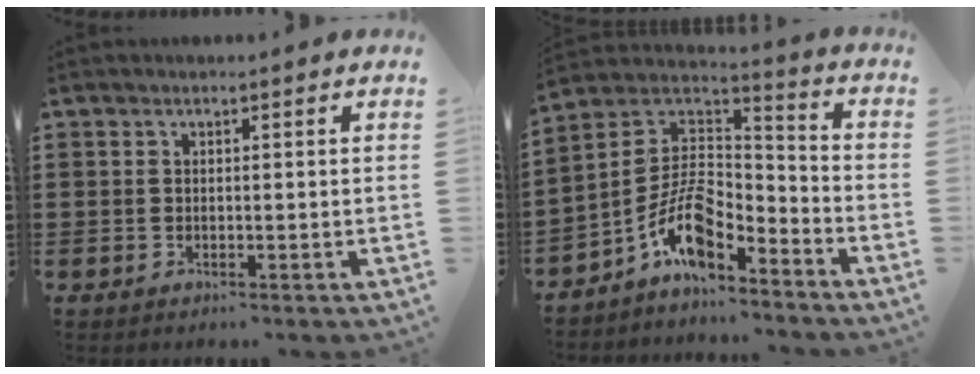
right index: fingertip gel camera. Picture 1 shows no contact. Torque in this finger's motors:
{"motor_torque": [2.14, 0.00, 1.05, 0.21]}